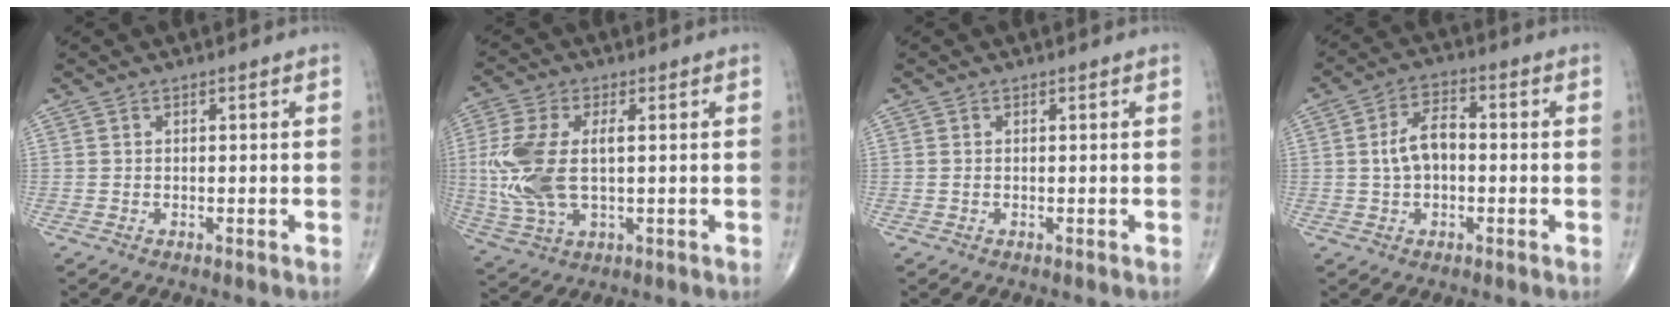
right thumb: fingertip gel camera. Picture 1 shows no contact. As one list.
[{"total": 13.4, "force": [0.6, 6.7, 11.5], "torque": [-0.274, -0.001, 0.017]}, {"total": 0.0}, {"total": 6.8, "force": [-0.2, 4.0, 5.5], "torque": [-0.097, 0.020, -0.010]}]